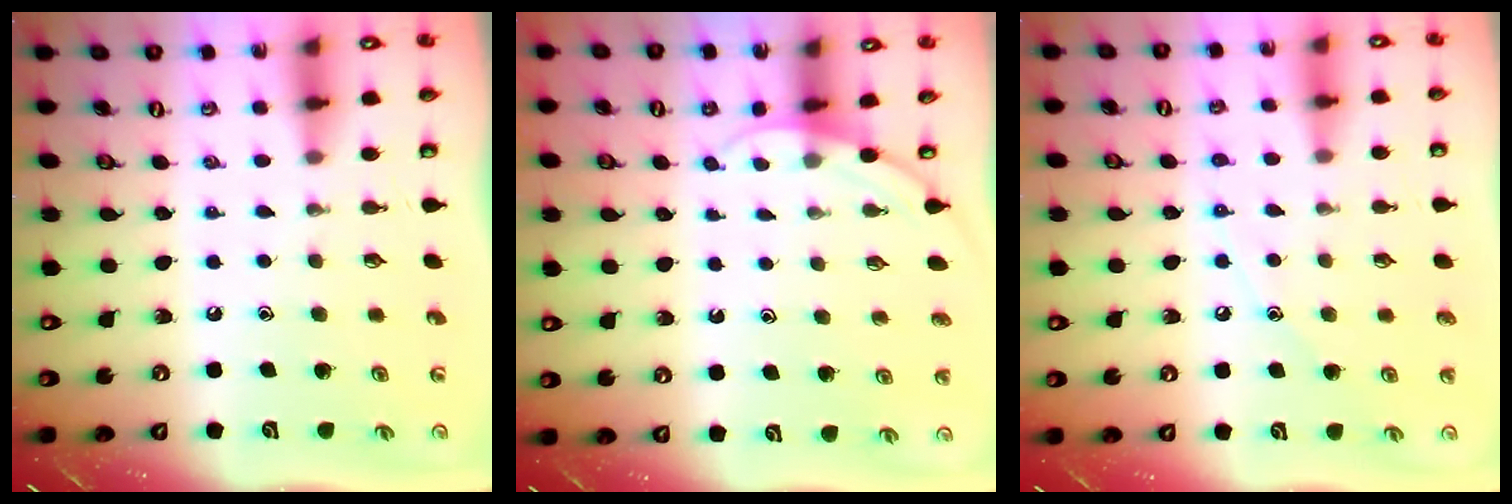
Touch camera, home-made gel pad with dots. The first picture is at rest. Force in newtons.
{"total": 3.9, "press": 3.9, "slide": 0.3}
{"total": 6.8, "press": 6.7, "slide": 0.7}